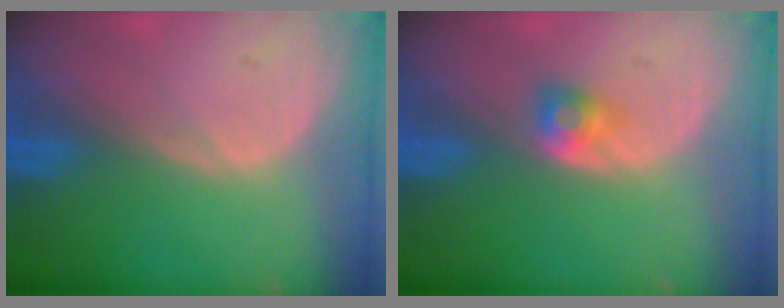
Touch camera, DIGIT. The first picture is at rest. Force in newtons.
{"total": 2.7, "press": 2.4, "slide": 1.1}